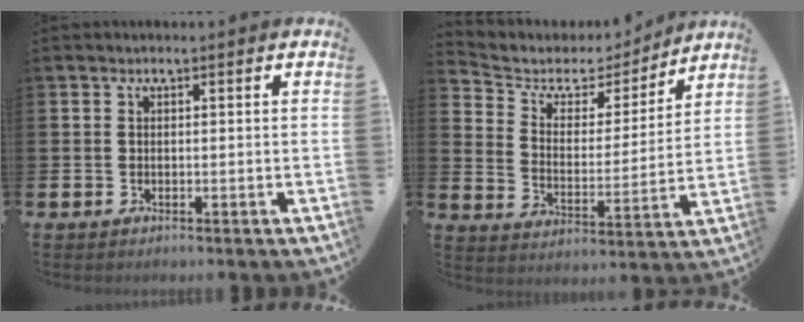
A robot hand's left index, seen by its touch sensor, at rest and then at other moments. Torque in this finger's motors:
{"motor_torque": [0.19, -1.73, 0.10, -0.01]}